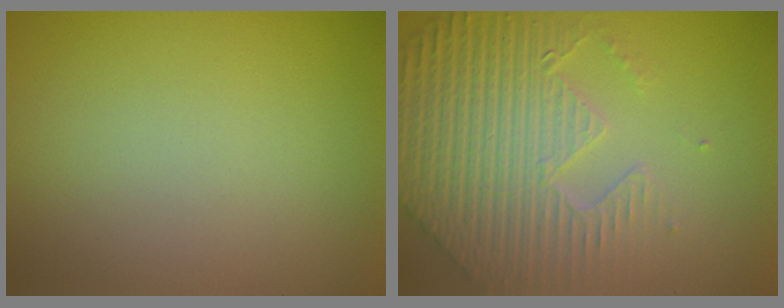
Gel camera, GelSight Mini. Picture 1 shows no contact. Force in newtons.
{"total": 8.1, "press": 6.0, "slide": 5.5}